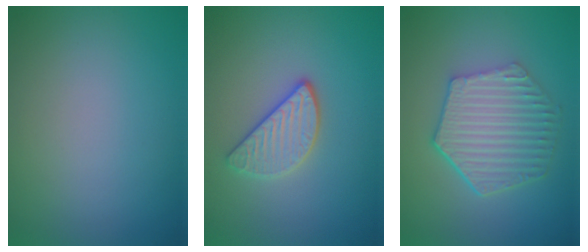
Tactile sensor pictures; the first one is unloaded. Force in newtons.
{"total": 2.9, "press": 2.7, "slide": 1.2}
{"total": 6.1, "press": 4.7, "slide": 4.0}